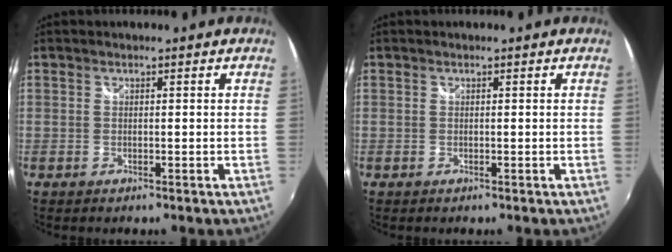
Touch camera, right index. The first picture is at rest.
{"total": 0.0}